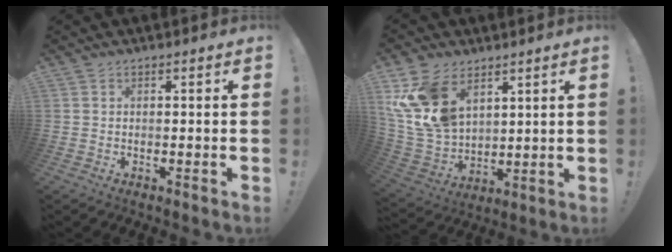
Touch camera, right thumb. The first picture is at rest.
{"total": 16.0, "force": [8.1, 10.5, 9.1], "torque": [-0.192, -0.047, 0.157]}